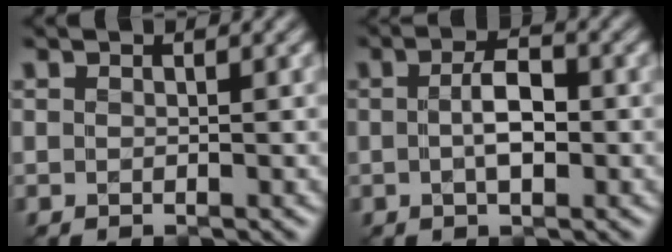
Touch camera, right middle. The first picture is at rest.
{"total": 3.3, "force": [-0.3, 1.5, 3.0], "torque": [-0.061, -0.001, -0.010]}